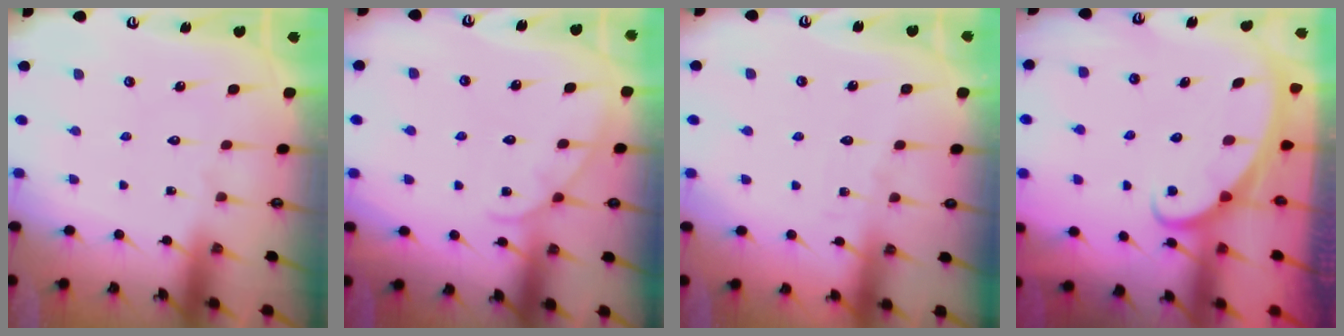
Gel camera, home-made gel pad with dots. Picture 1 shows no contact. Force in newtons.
{"total": 4.9, "press": 4.9, "slide": 0.4}
{"total": 3.4, "press": 3.4, "slide": 0.4}
{"total": 2.5, "press": 2.5, "slide": 0.3}